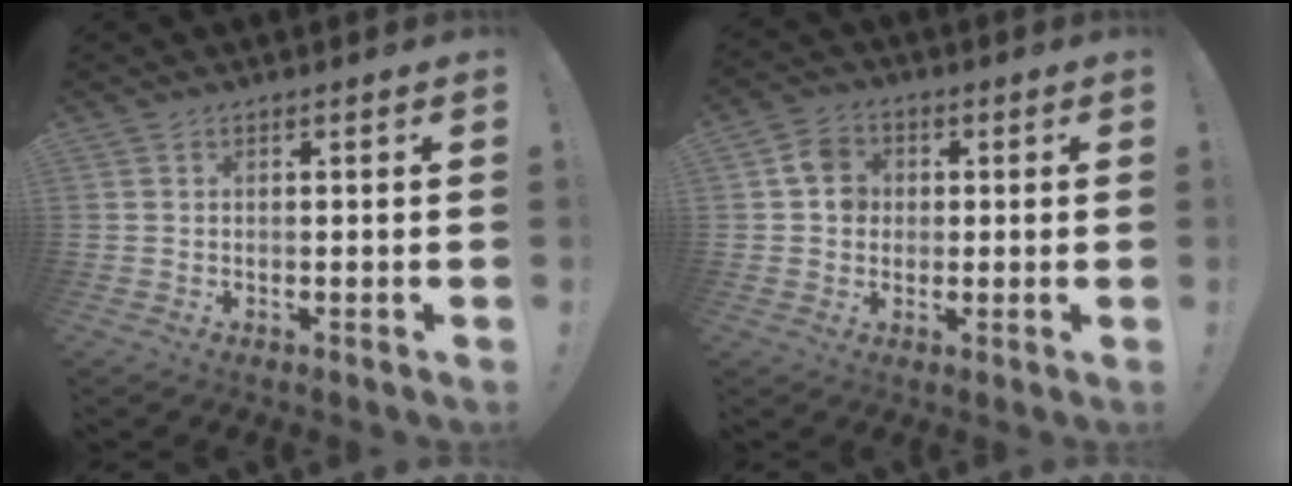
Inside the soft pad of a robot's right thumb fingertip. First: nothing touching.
{"total": 7.3, "force": [1.1, 6.5, 3.2], "torque": [-0.042, 0.015, 0.024]}